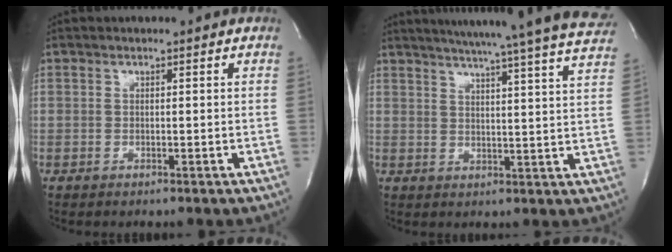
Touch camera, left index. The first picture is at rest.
{"total": 26.1, "force": [23.6, -0.5, 11.1], "torque": [-0.175, -0.061, 0.281]}